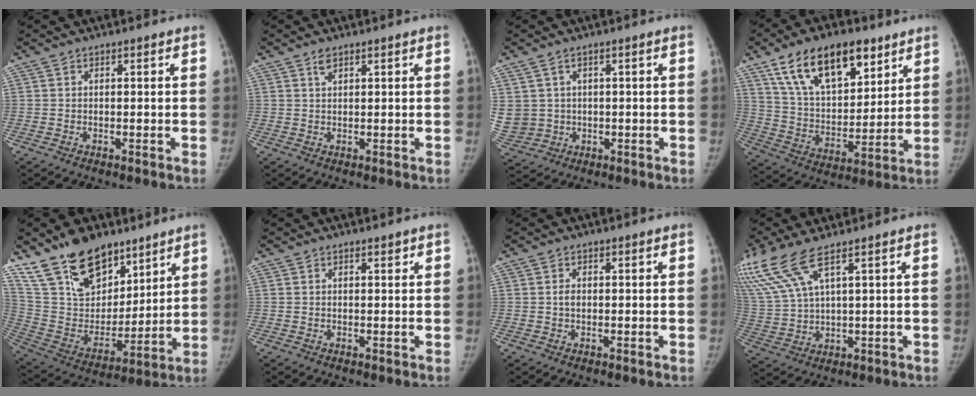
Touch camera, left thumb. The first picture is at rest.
{"total": 1.4, "force": [1.0, 0.6, 0.8], "torque": [-0.009, 0.001, 0.019]}
{"total": 7.9, "force": [1.1, 7.1, 3.4], "torque": [-0.084, 0.003, 0.045]}
{"total": 20.4, "force": [12.0, 10.3, 12.8], "torque": [-0.174, -0.038, 0.215]}
{"total": 21.2, "force": [14.9, 11.3, 9.9], "torque": [-0.135, -0.068, 0.273]}
{"total": 0.6, "force": [0.4, 0.2, 0.3], "torque": [-0.001, -0.003, 0.006]}
{"total": 1.4, "force": [0.1, 1.0, 0.9], "torque": [-0.015, 0.001, 0.001]}
{"total": 12.1, "force": [7.6, 3.1, 8.9], "torque": [-0.219, -0.017, 0.166]}